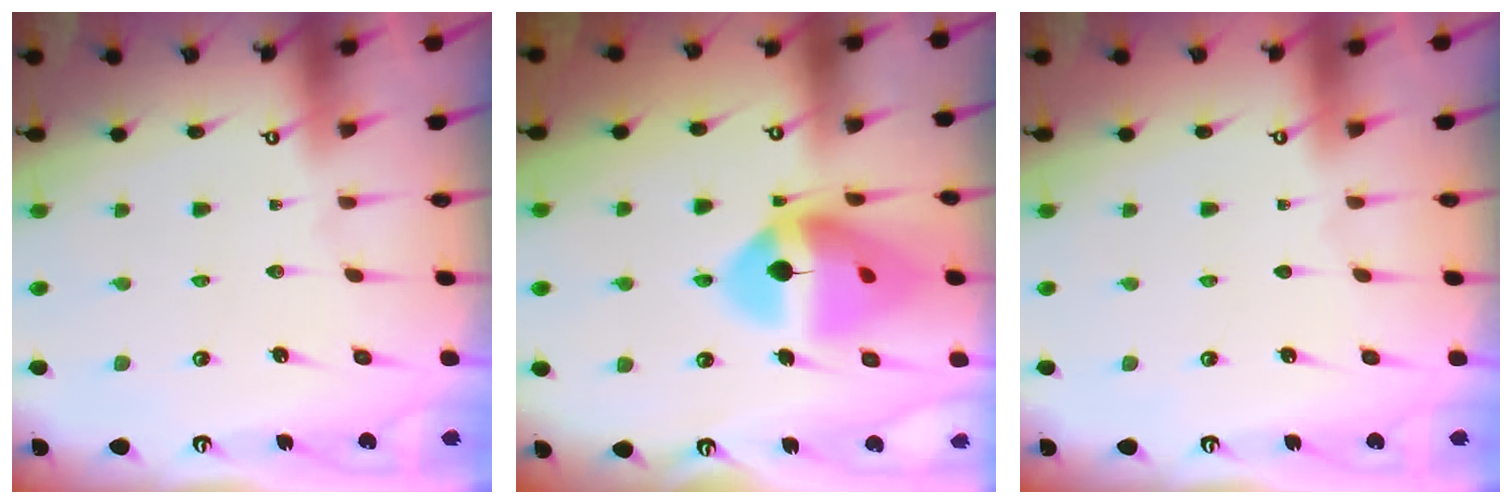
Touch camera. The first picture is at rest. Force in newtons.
{"total": 15.5, "press": 15.4, "slide": 1.8}
{"total": 0.0}